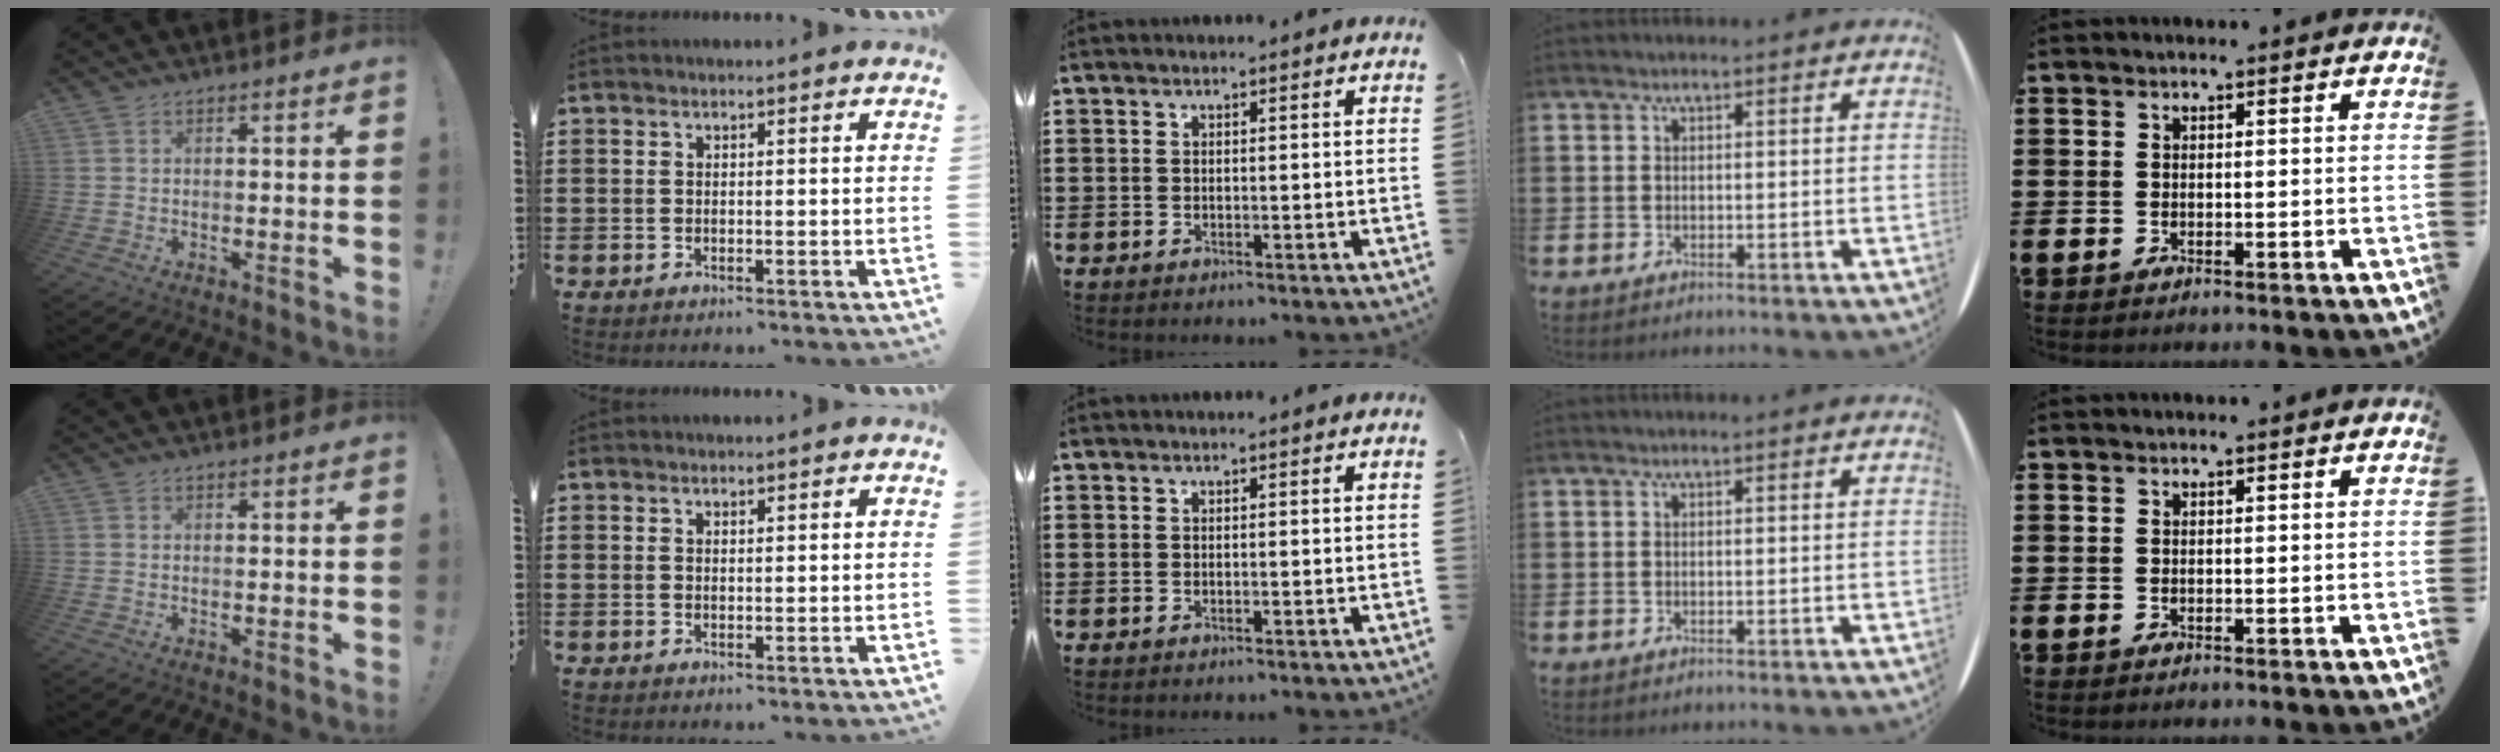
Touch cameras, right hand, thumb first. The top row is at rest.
{"thumb": {"total": 0.6, "force": [0.5, 0.0, -0.1], "torque": [0.009, -0.003, 0.009]}, "index": {"total": 0.7, "force": [0.6, 0.3, 0.2], "torque": [-0.005, 0.002, 0.012]}}